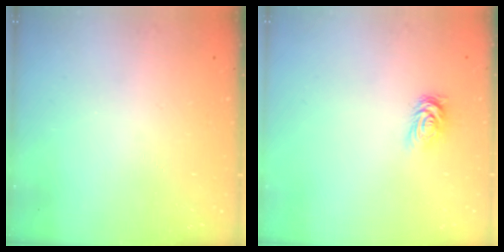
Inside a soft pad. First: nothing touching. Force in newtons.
{"total": 3.2, "press": 3.1, "slide": 0.4}